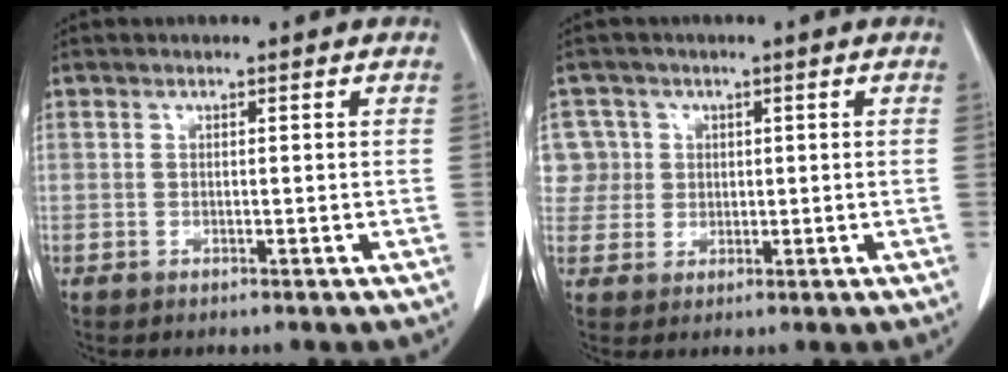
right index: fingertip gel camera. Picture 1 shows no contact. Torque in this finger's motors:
{"motor_torque": [0.18, 0.25, 0.09, 0.01]}